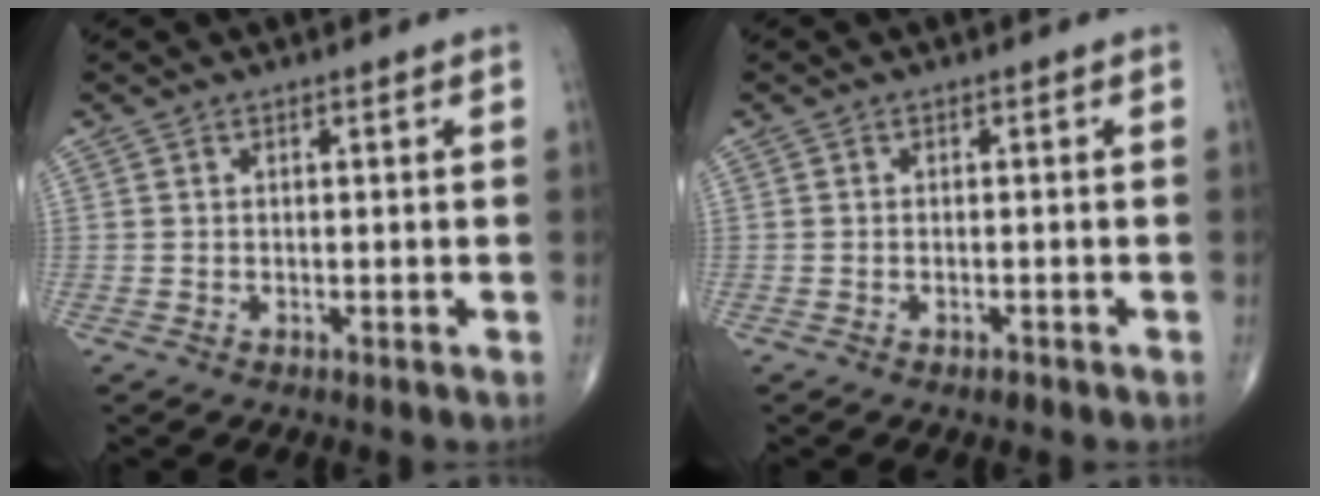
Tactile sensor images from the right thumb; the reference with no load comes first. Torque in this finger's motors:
{"motor_torque": [-0.11, -0.18, -0.14, -0.08, 0.07]}